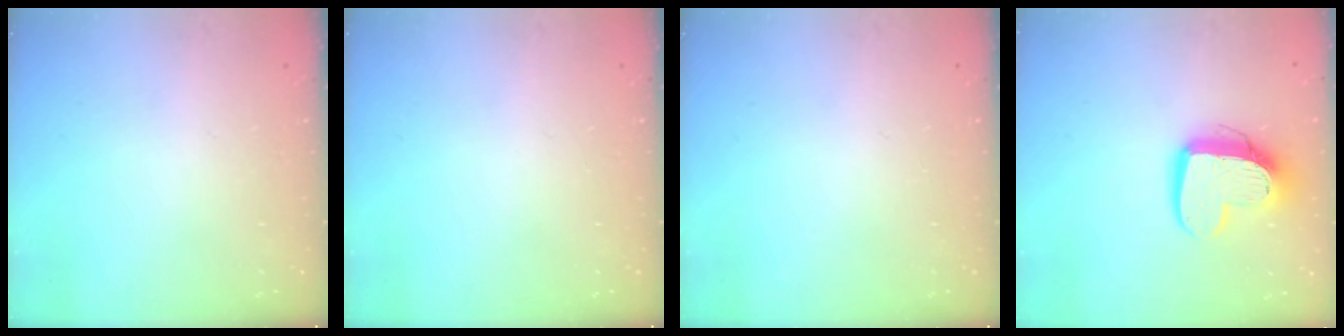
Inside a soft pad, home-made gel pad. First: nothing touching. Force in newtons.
{"total": 0.0}
{"total": 0.0}
{"total": 13.8, "press": 13.8, "slide": 1.2}